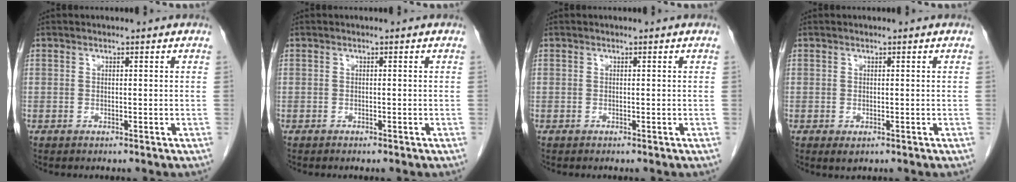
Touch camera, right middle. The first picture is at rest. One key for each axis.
{"total": 0.6, "fx": -0.4, "fy": 0.2, "fz": 0.3, "tx": -0.008, "ty": -0.001, "tz": -0.004}
{"total": 0.0}
{"total": 0.9, "fx": -0.3, "fy": 0.5, "fz": 0.7, "tx": -0.009, "ty": -0.003, "tz": 0.002}